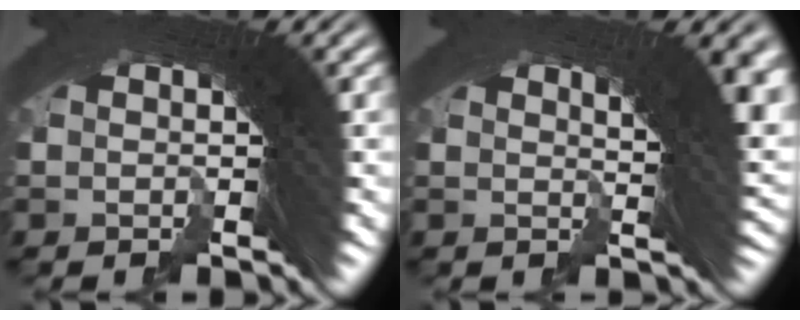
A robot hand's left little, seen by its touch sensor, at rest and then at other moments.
{"total": 5.4, "force": [2.4, 0.3, 4.8], "torque": [-0.039, 0.013, 0.034]}